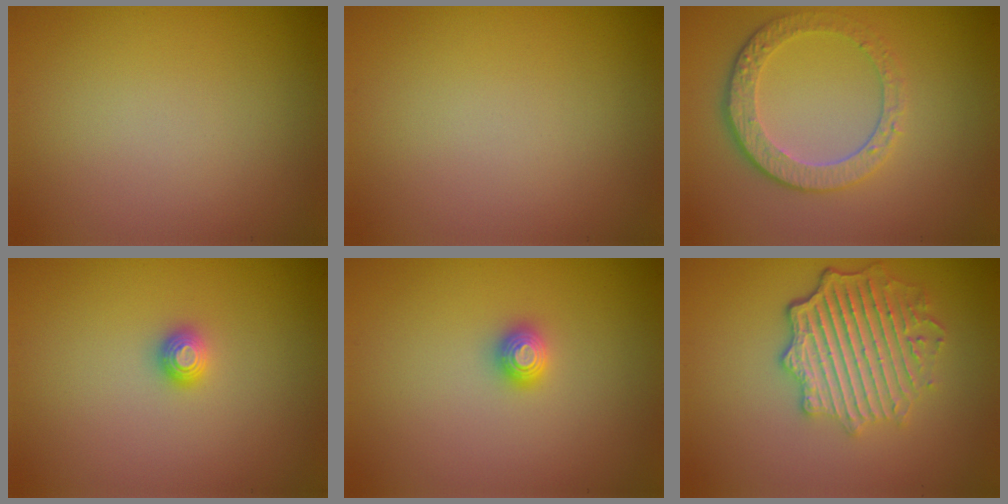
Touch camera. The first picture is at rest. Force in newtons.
{"total": 0.0}
{"total": 4.5, "press": 3.2, "slide": 3.2}
{"total": 1.2, "press": 1.1, "slide": 0.3}
{"total": 1.2, "press": 1.2, "slide": 0.2}
{"total": 6.0, "press": 4.7, "slide": 3.8}